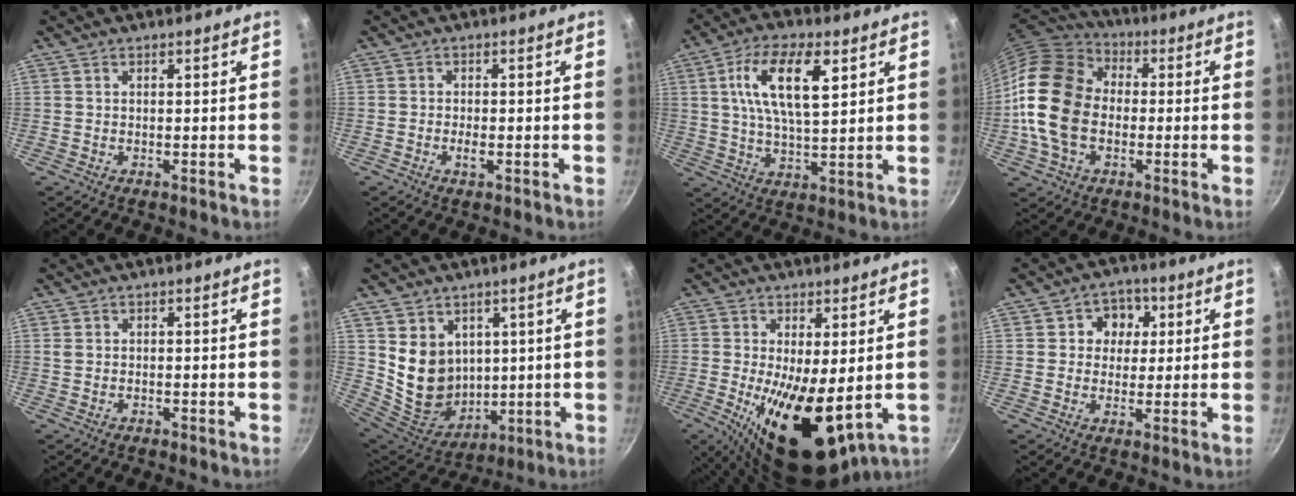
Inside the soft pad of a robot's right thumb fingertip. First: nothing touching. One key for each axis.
{"total": 2.0, "fx": -0.7, "fy": 1.2, "fz": 1.5, "tx": -0.026, "ty": 0.006, "tz": -0.014}
{"total": 13.2, "fx": 4.5, "fy": 5.4, "fz": 11.2, "tx": -0.196, "ty": -0.005, "tz": 0.079}
{"total": 18.7, "fx": -1.6, "fy": 13.5, "fz": 12.9, "tx": -0.235, "ty": 0.028, "tz": -0.039}
{"total": 0.7, "fx": -0.3, "fy": 0.5, "fz": 0.4, "tx": -0.012, "ty": 0.005, "tz": -0.005}
{"total": 13.1, "fx": 3.4, "fy": 11.1, "fz": 6.2, "tx": -0.081, "ty": -0.033, "tz": 0.086}
{"total": 14.3, "fx": -1.8, "fy": 5.9, "fz": 12.9, "tx": -0.202, "ty": -0.016, "tz": -0.011}
{"total": 6.4, "fx": 1.4, "fy": 5.7, "fz": 2.4, "tx": 0.003, "ty": 0.002, "tz": 0.011}